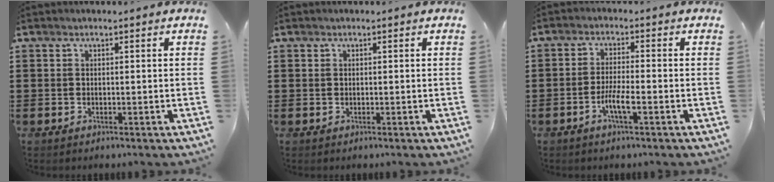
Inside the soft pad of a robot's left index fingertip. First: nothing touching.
{"total": 0.0}
{"total": 4.0, "force": [-1.7, 0.6, 3.5], "torque": [-0.073, -0.004, -0.034]}